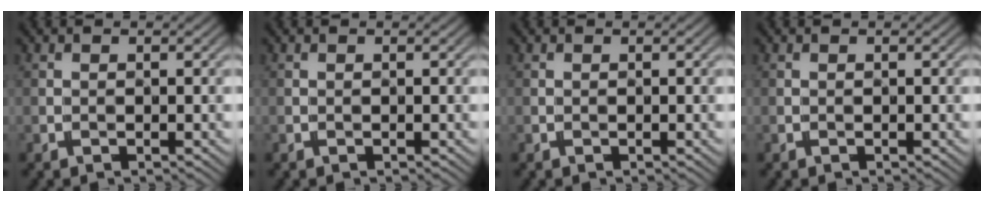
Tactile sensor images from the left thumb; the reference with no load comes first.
{"total": 0.0}
{"total": 0.0}
{"total": 0.0}